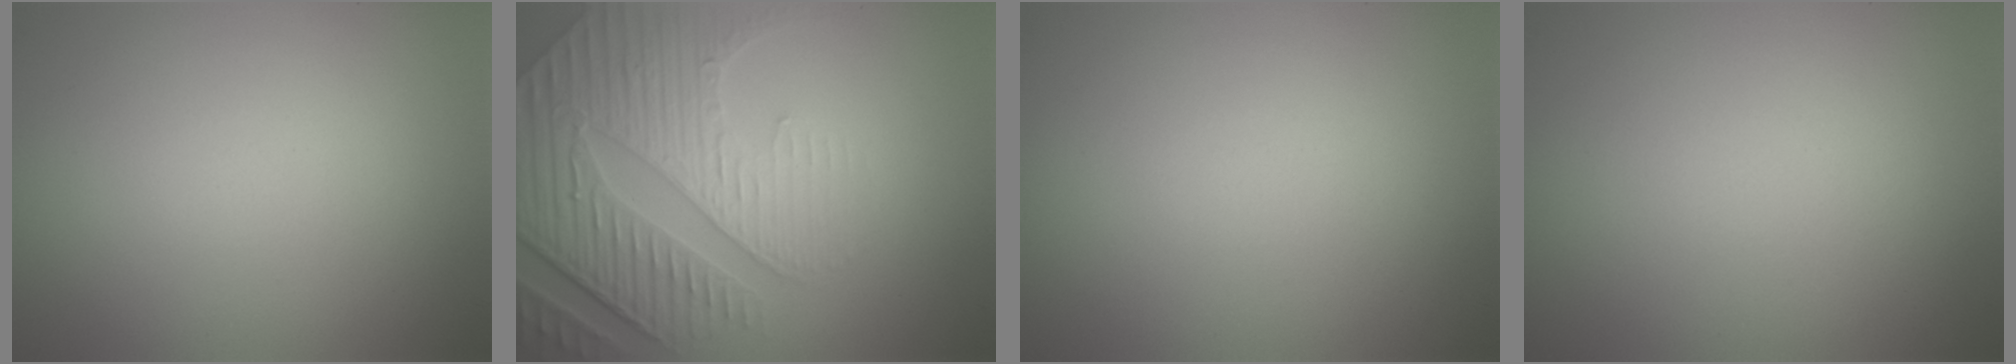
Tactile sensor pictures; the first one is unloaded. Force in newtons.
{"total": 8.6, "press": 6.1, "slide": 6.1}
{"total": 0.0}
{"total": 0.0}